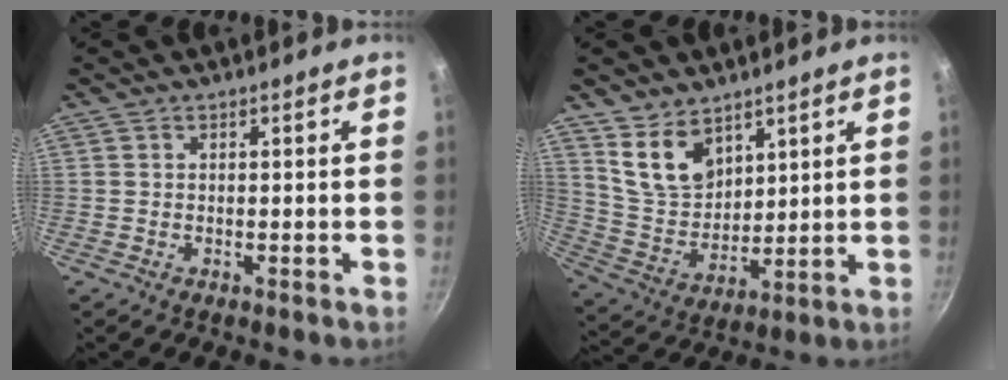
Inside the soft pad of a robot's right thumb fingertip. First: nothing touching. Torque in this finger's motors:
{"motor_torque": [-0.85, 0.93, 0.35, 0.88, 0.10]}